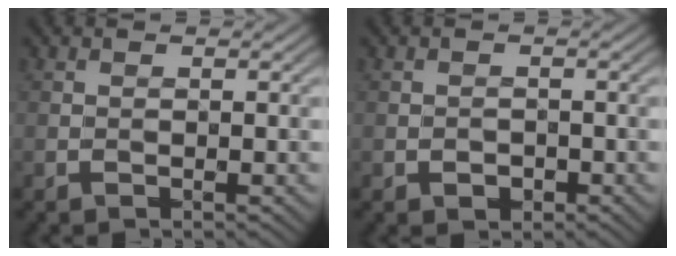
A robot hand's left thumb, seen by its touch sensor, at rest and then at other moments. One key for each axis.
{"total": 0.9, "fx": -0.5, "fy": 0.7, "fz": 0.1, "tx": -0.001, "ty": -0.004, "tz": -0.005}